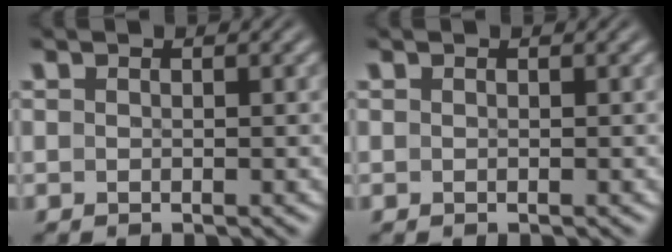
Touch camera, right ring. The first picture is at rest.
{"total": 0.0}